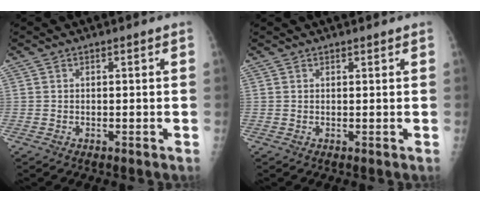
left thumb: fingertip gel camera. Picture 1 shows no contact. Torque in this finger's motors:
{"motor_torque": [-0.18, -0.04, -0.13, -0.04, 0.01]}